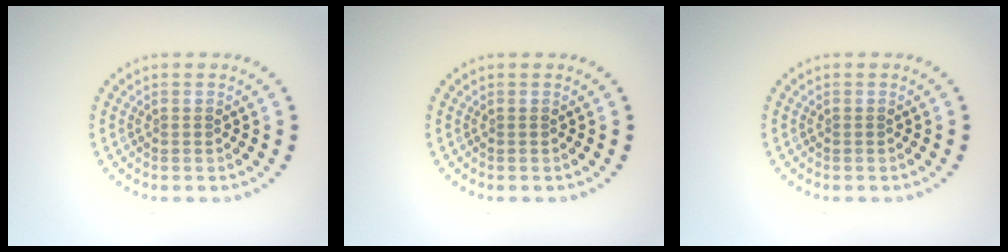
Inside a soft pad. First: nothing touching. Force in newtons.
{"total": 0.0}
{"total": 0.0}